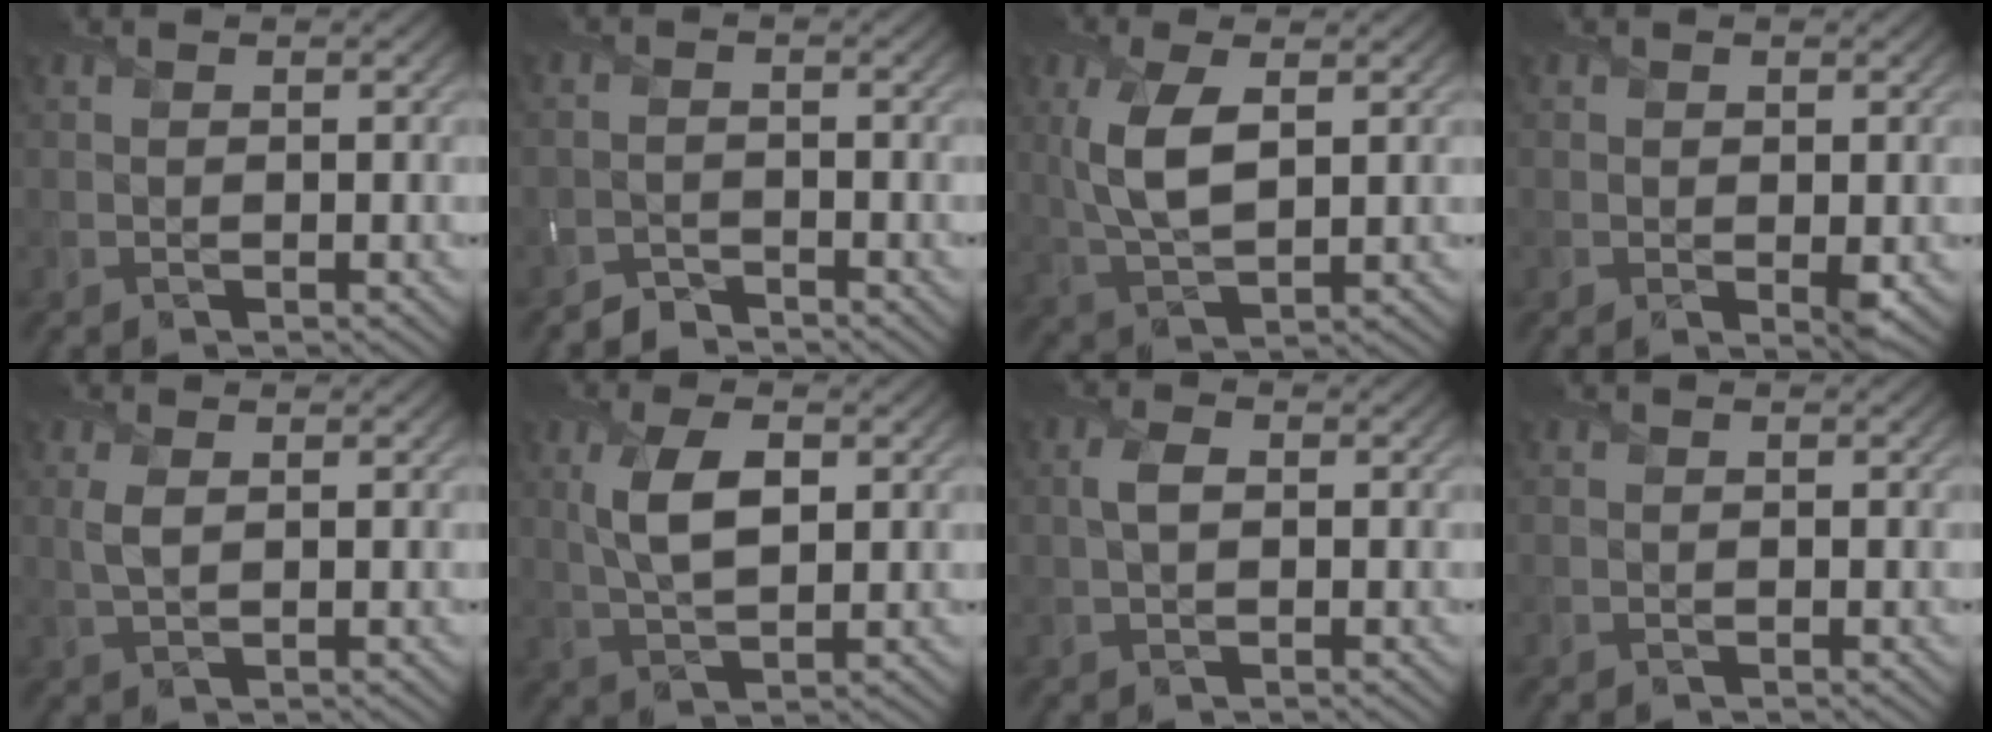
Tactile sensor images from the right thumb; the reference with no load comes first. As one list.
[{"total": 2.0, "force": [-2.0, 0.2, 0.0], "torque": [0.005, 0.001, -0.045]}, {"total": 6.8, "force": [1.5, 3.0, 5.9], "torque": [-0.141, 0.001, 0.034]}, {"total": 1.8, "force": [-0.1, 1.1, 1.5], "torque": [-0.026, -0.009, 0.003]}, {"total": 2.0, "force": [0.6, 0.8, 1.7], "torque": [-0.044, -0.001, 0.015]}, {"total": 6.0, "force": [1.4, 2.6, 5.2], "torque": [-0.115, 0.002, 0.032]}, {"total": 2.1, "force": [0.2, 1.2, 1.7], "torque": [-0.042, 0.004, 0.002]}, {"total": 0.0}]